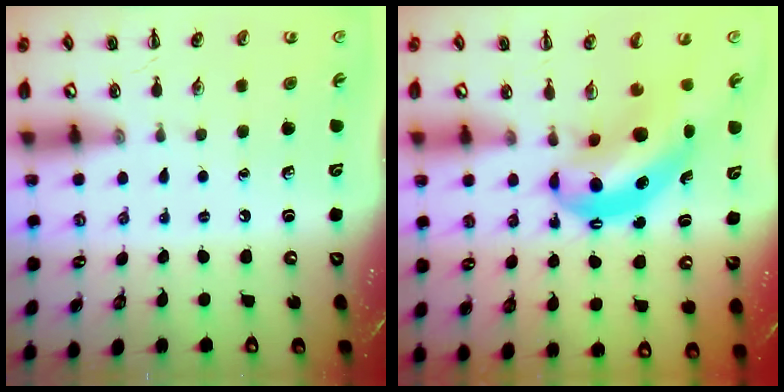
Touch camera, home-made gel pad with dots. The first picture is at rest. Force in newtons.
{"total": 7.6, "press": 7.4, "slide": 1.8}